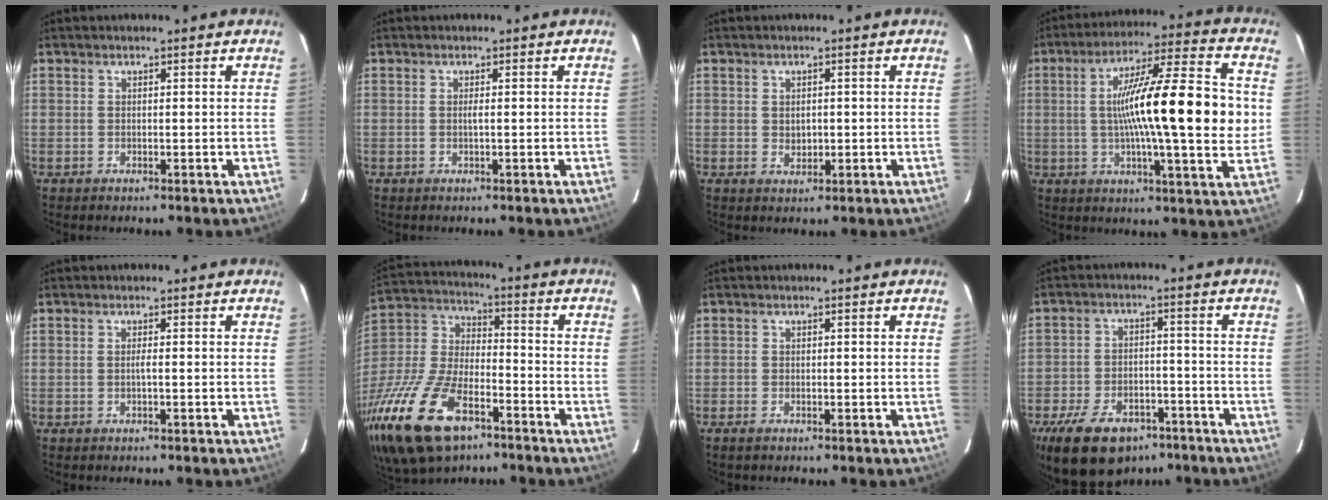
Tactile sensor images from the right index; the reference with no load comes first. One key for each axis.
{"total": 0.7, "fx": -0.1, "fy": -0.2, "fz": 0.6, "tx": -0.012, "ty": 0.001, "tz": -0.003}
{"total": 2.0, "fx": 0.0, "fy": 1.8, "fz": 1.1, "tx": -0.015, "ty": -0.001, "tz": 0.004}
{"total": 20.6, "fx": 1.0, "fy": 2.2, "fz": 20.5, "tx": -0.325, "ty": 0.016, "tz": 0.008}
{"total": 0.8, "fx": -0.2, "fy": -0.2, "fz": 0.7, "tx": -0.012, "ty": 0.002, "tz": -0.006}
{"total": 26.6, "fx": -15.0, "fy": 12.9, "fz": 17.8, "tx": -0.398, "ty": -0.028, "tz": -0.269}
{"total": 1.1, "fx": -0.8, "fy": 0.5, "fz": 0.6, "tx": -0.013, "ty": -0.003, "tz": -0.017}
{"total": 17.5, "fx": -11.3, "fy": 10.0, "fz": 8.8, "tx": -0.202, "ty": -0.001, "tz": -0.170}